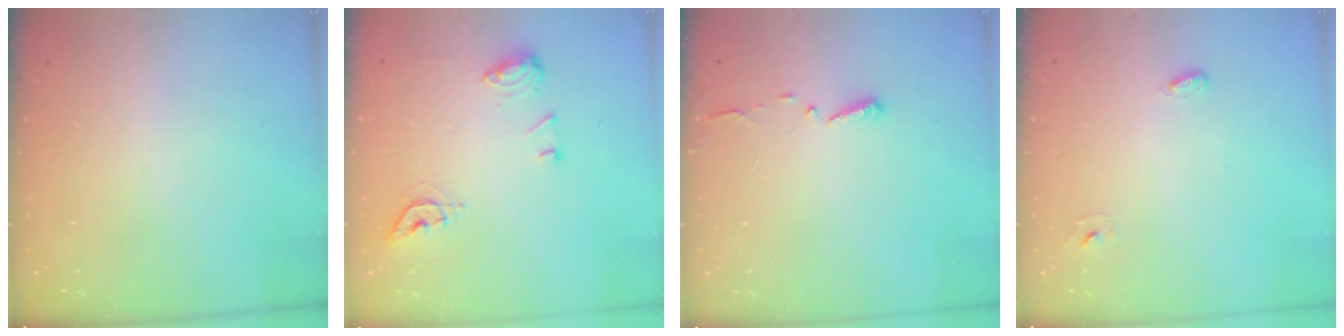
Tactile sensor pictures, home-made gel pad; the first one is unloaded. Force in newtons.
{"total": 10.5, "press": 10.5, "slide": 0.7}
{"total": 3.0, "press": 2.9, "slide": 0.3}
{"total": 2.6, "press": 2.5, "slide": 0.6}